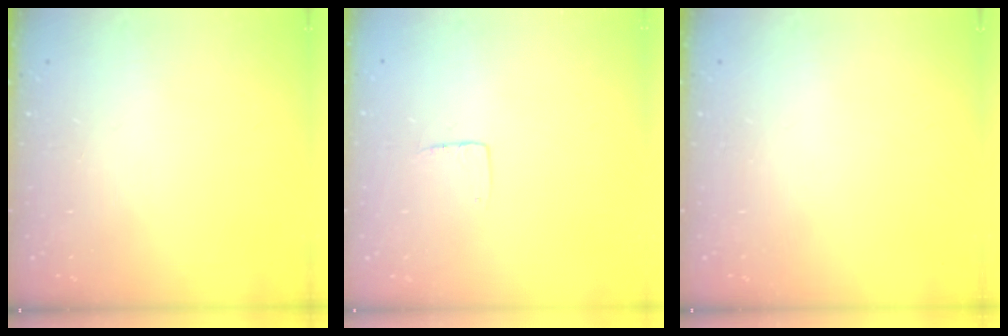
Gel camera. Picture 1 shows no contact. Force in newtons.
{"total": 4.5, "press": 4.5, "slide": 0.4}
{"total": 0.0}